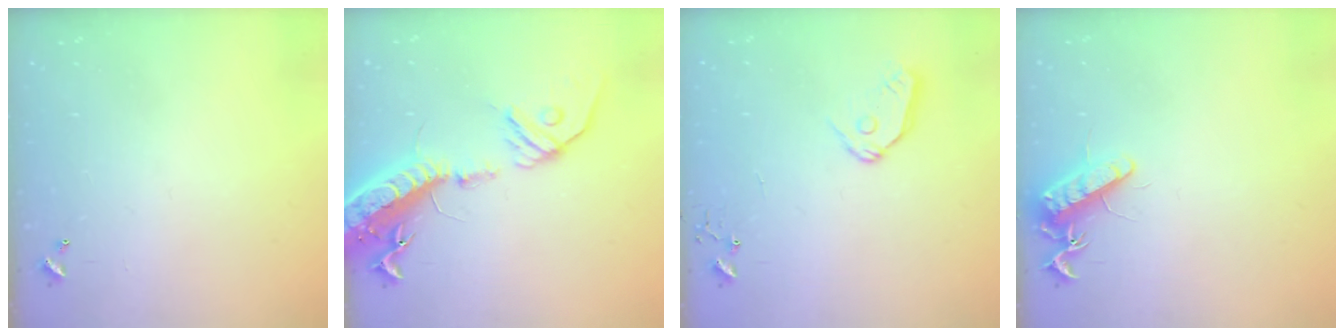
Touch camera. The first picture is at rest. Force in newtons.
{"total": 20.4, "press": 19.9, "slide": 4.3}
{"total": 8.9, "press": 8.9, "slide": 1.0}
{"total": 11.9, "press": 11.8, "slide": 1.3}